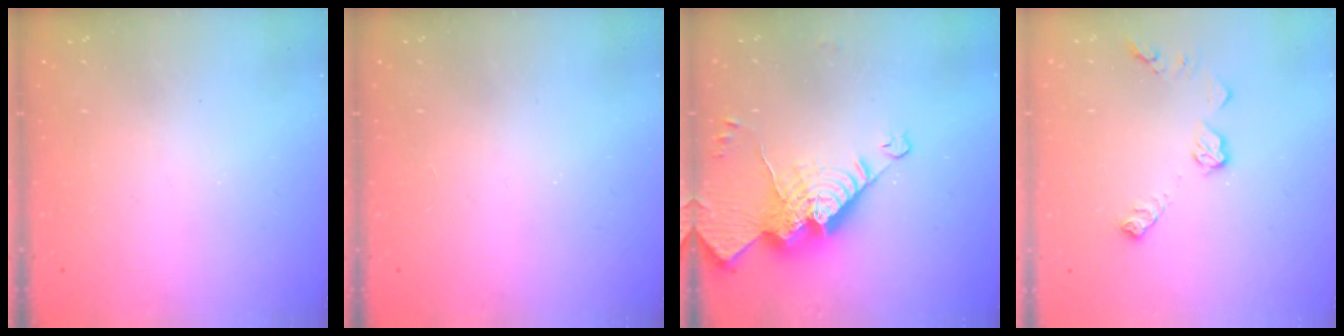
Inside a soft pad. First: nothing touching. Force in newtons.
{"total": 0.0}
{"total": 18.6, "press": 18.5, "slide": 2.0}
{"total": 9.2, "press": 9.2, "slide": 0.4}